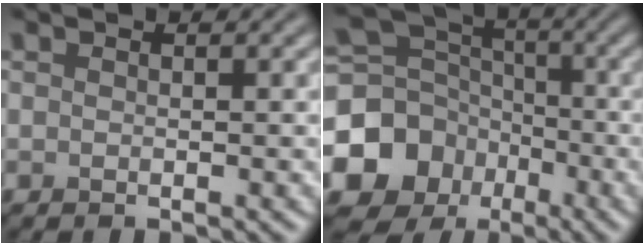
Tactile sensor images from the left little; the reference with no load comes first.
{"total": 13.6, "force": [-5.5, 11.7, 3.9], "torque": [-0.121, -0.027, -0.113]}